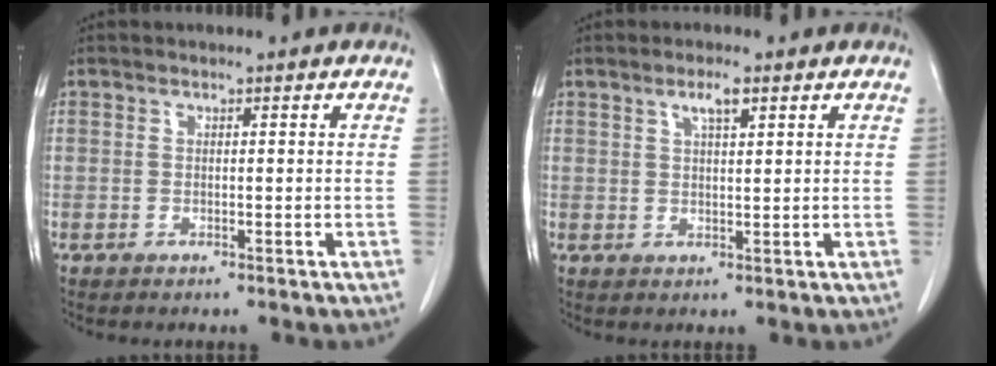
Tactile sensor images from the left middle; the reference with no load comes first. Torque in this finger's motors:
{"motor_torque": [0.54, -0.32, 0.04, 0.01]}